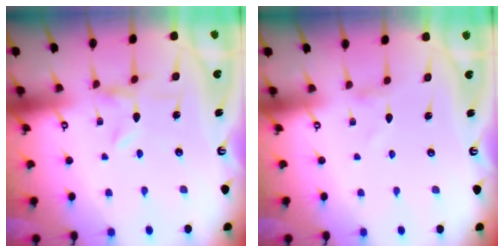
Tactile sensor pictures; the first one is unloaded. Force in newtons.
{"total": 1.3, "press": 1.3, "slide": 0.1}